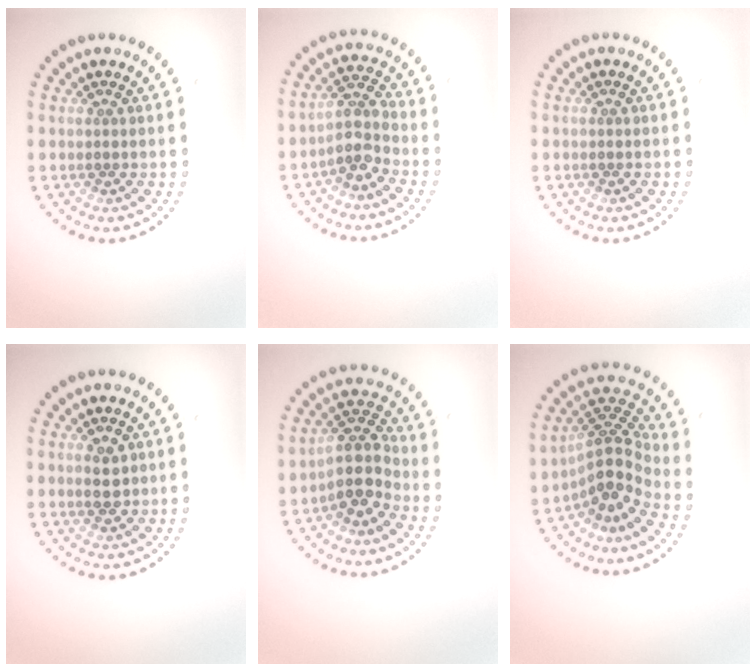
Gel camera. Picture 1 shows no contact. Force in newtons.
{"total": 3.1, "press": 2.4, "slide": 1.9}
{"total": 0.0}
{"total": 1.9, "press": 1.9, "slide": 0.1}
{"total": 3.8, "press": 3.1, "slide": 2.3}
{"total": 4.2, "press": 2.8, "slide": 3.1}